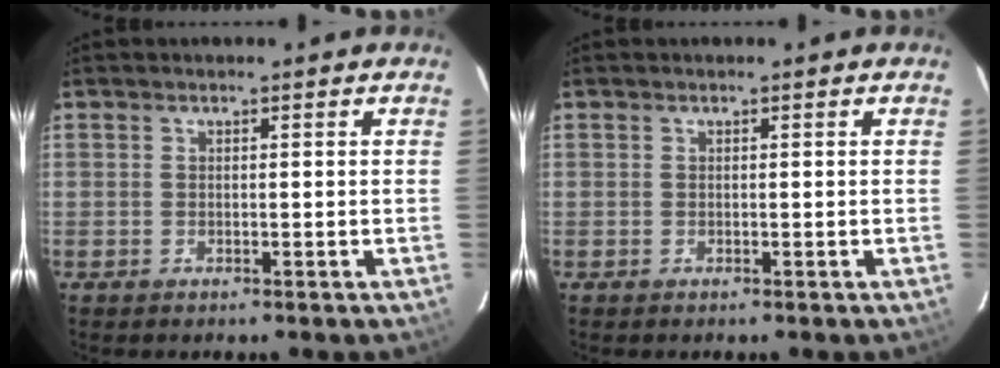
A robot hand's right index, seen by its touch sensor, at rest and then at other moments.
{"total": 0.0}